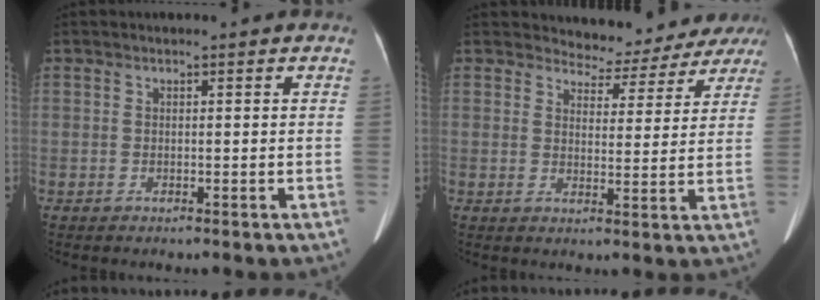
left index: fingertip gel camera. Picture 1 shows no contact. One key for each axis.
{"total": 9.3, "fx": 8.9, "fy": 2.9, "fz": -0.3, "tx": 0.020, "ty": -0.003, "tz": 0.092}